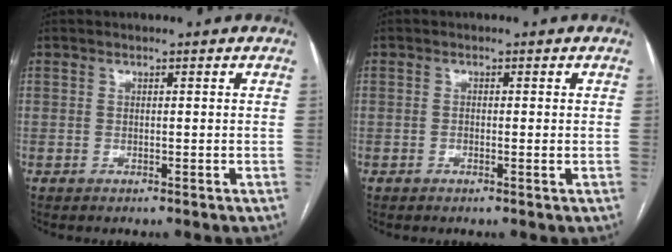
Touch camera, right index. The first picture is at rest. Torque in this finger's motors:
{"motor_torque": [-0.09, 0.24, -0.05, -0.01]}